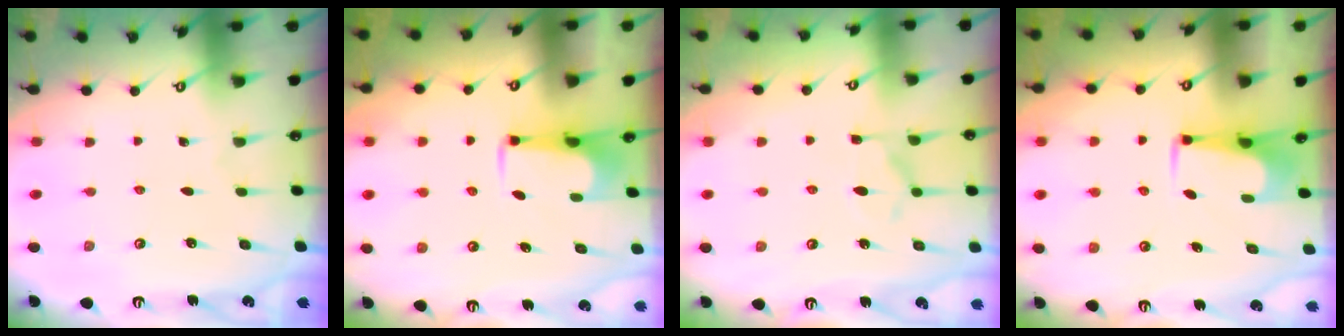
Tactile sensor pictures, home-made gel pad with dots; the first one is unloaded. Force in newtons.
{"total": 2.1, "press": 2.1, "slide": 0.4}
{"total": 2.6, "press": 2.3, "slide": 1.2}
{"total": 1.8, "press": 1.6, "slide": 0.6}